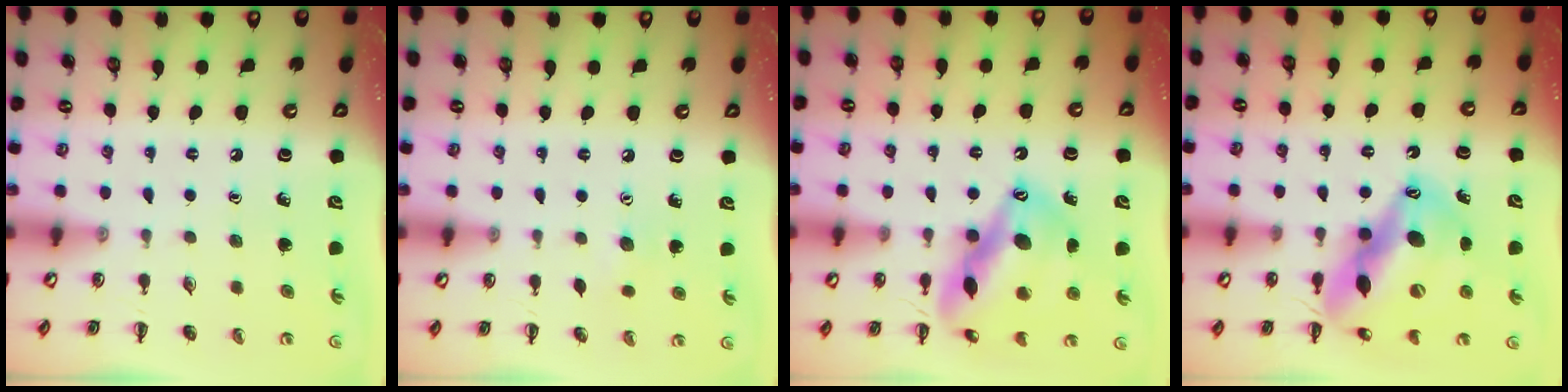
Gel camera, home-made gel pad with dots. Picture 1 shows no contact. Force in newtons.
{"total": 3.0, "press": 2.9, "slide": 0.6}
{"total": 17.9, "press": 17.7, "slide": 2.8}
{"total": 18.4, "press": 17.7, "slide": 5.1}